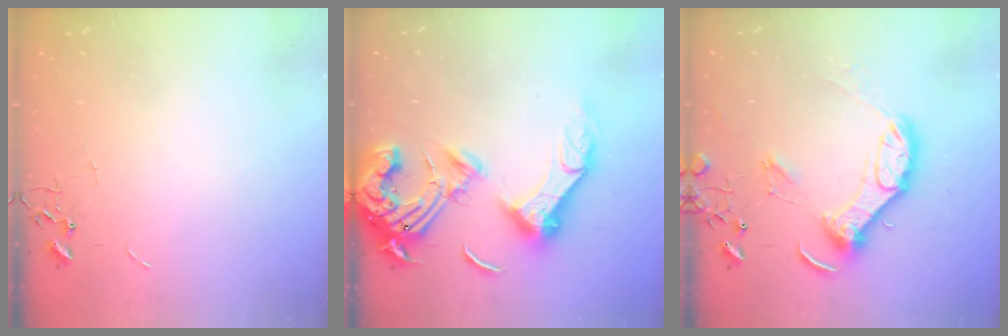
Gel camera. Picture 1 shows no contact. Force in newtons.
{"total": 19.5, "press": 19.4, "slide": 2.0}
{"total": 13.7, "press": 13.6, "slide": 1.7}